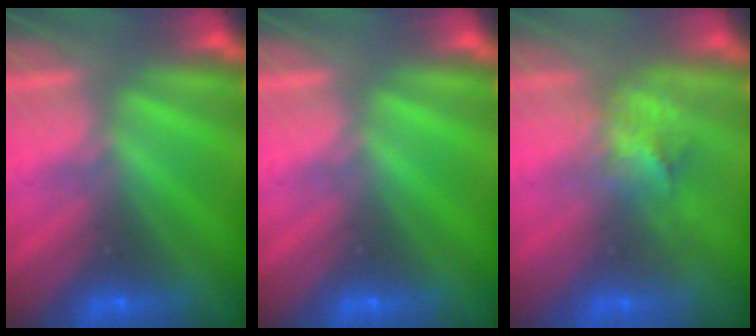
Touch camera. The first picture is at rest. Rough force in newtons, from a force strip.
{"total": 0.0}
{"total": 2.7}